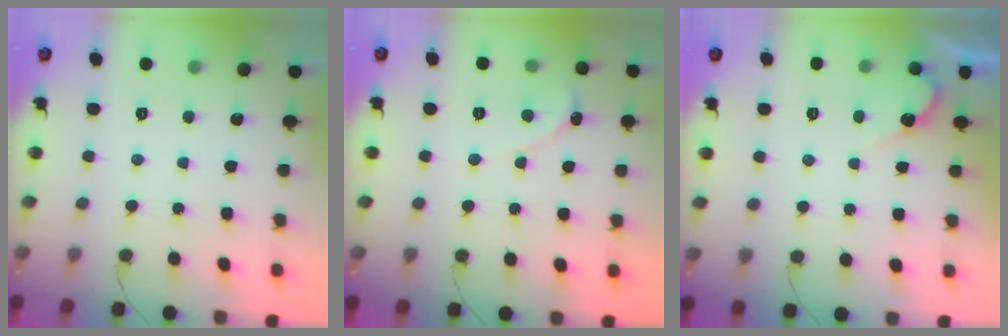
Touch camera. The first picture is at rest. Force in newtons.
{"total": 0.0}
{"total": 3.9, "press": 3.9, "slide": 0.2}